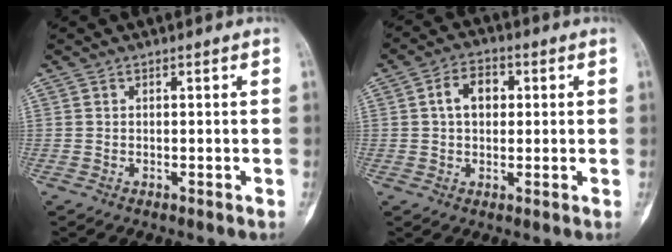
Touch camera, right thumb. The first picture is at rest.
{"total": 6.3, "force": [1.1, 4.4, 4.3], "torque": [-0.059, 0.014, 0.013]}